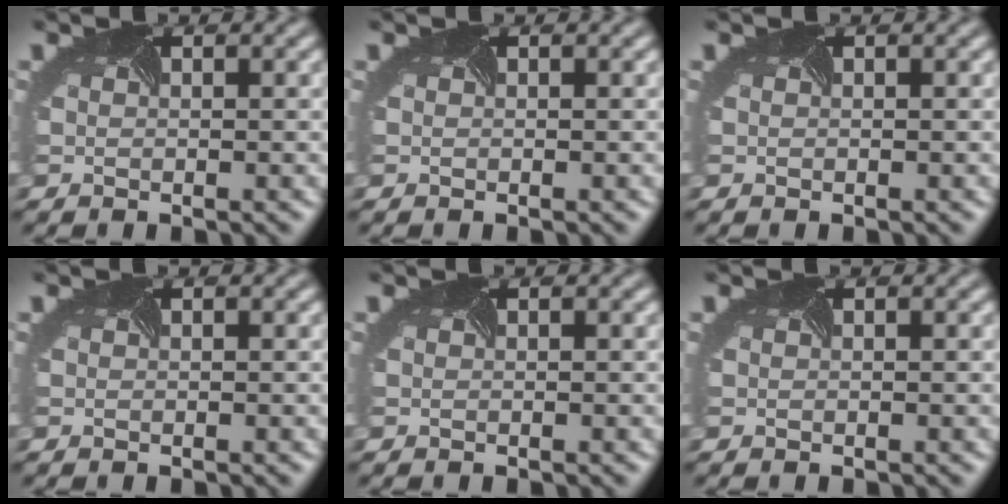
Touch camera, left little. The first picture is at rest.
{"total": 0.0}
{"total": 0.0}
{"total": 0.0}
{"total": 0.0}
{"total": 0.0}